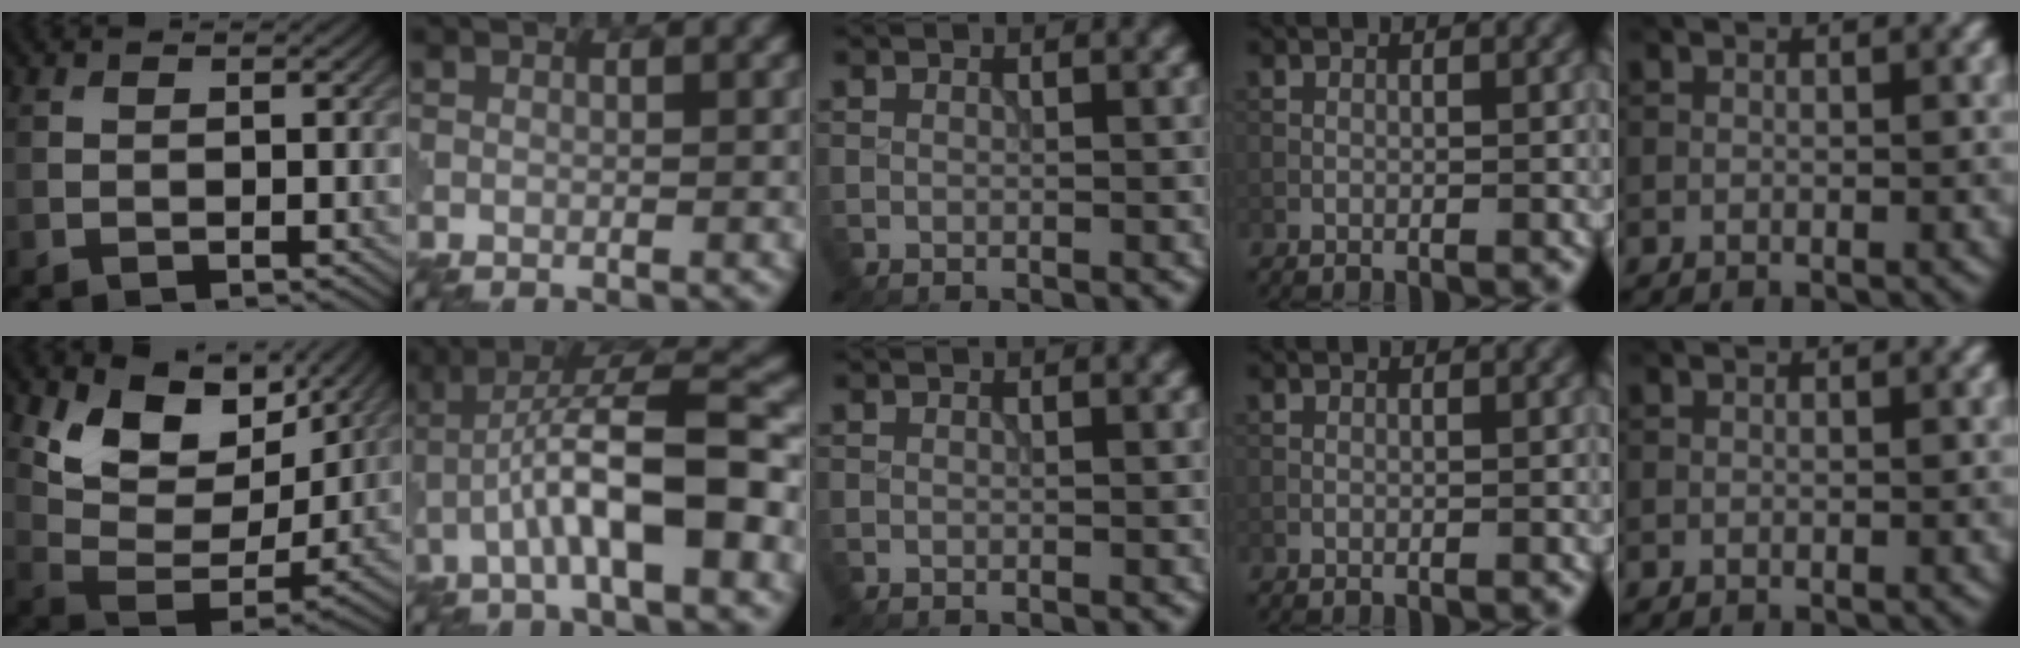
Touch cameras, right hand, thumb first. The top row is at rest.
{"thumb": {"total": 11.1, "force": [6.2, 6.4, 6.6], "torque": [-0.134, -0.017, 0.113]}, "index": {"total": 8.3, "force": [-2.4, 1.7, 7.8], "torque": [-0.129, 0.021, -0.039]}}